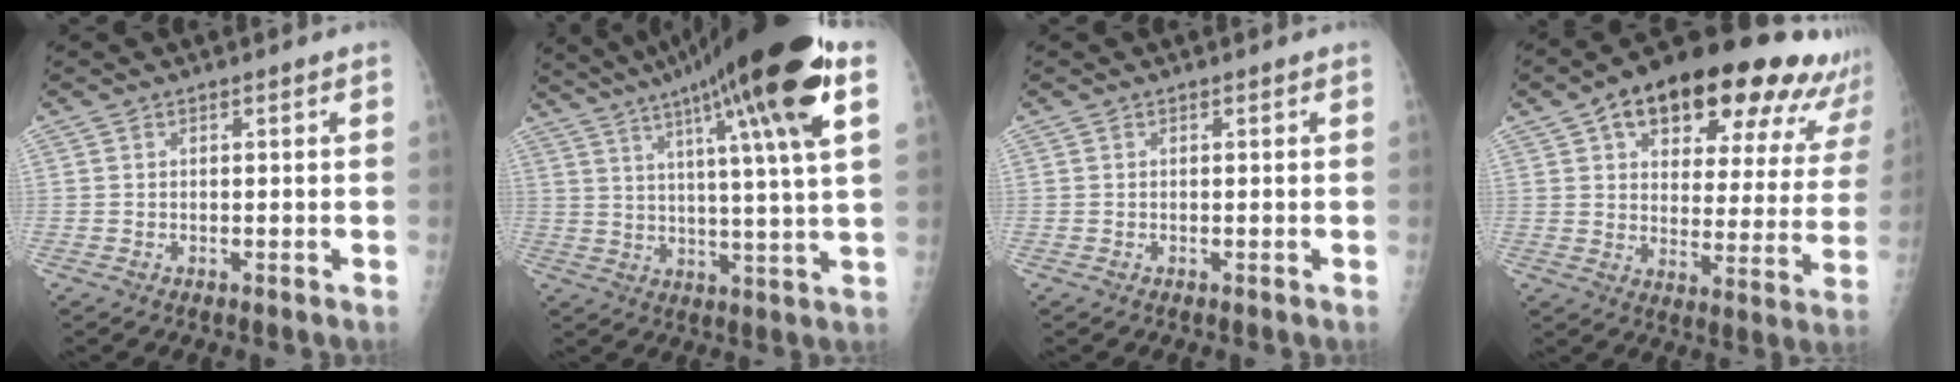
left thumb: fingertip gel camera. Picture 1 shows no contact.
{"total": 24.3, "force": [12.4, 2.3, 20.8], "torque": [-0.326, -0.007, 0.180]}
{"total": 0.0}
{"total": 27.8, "force": [18.0, 10.9, 18.2], "torque": [-0.225, -0.029, 0.240]}